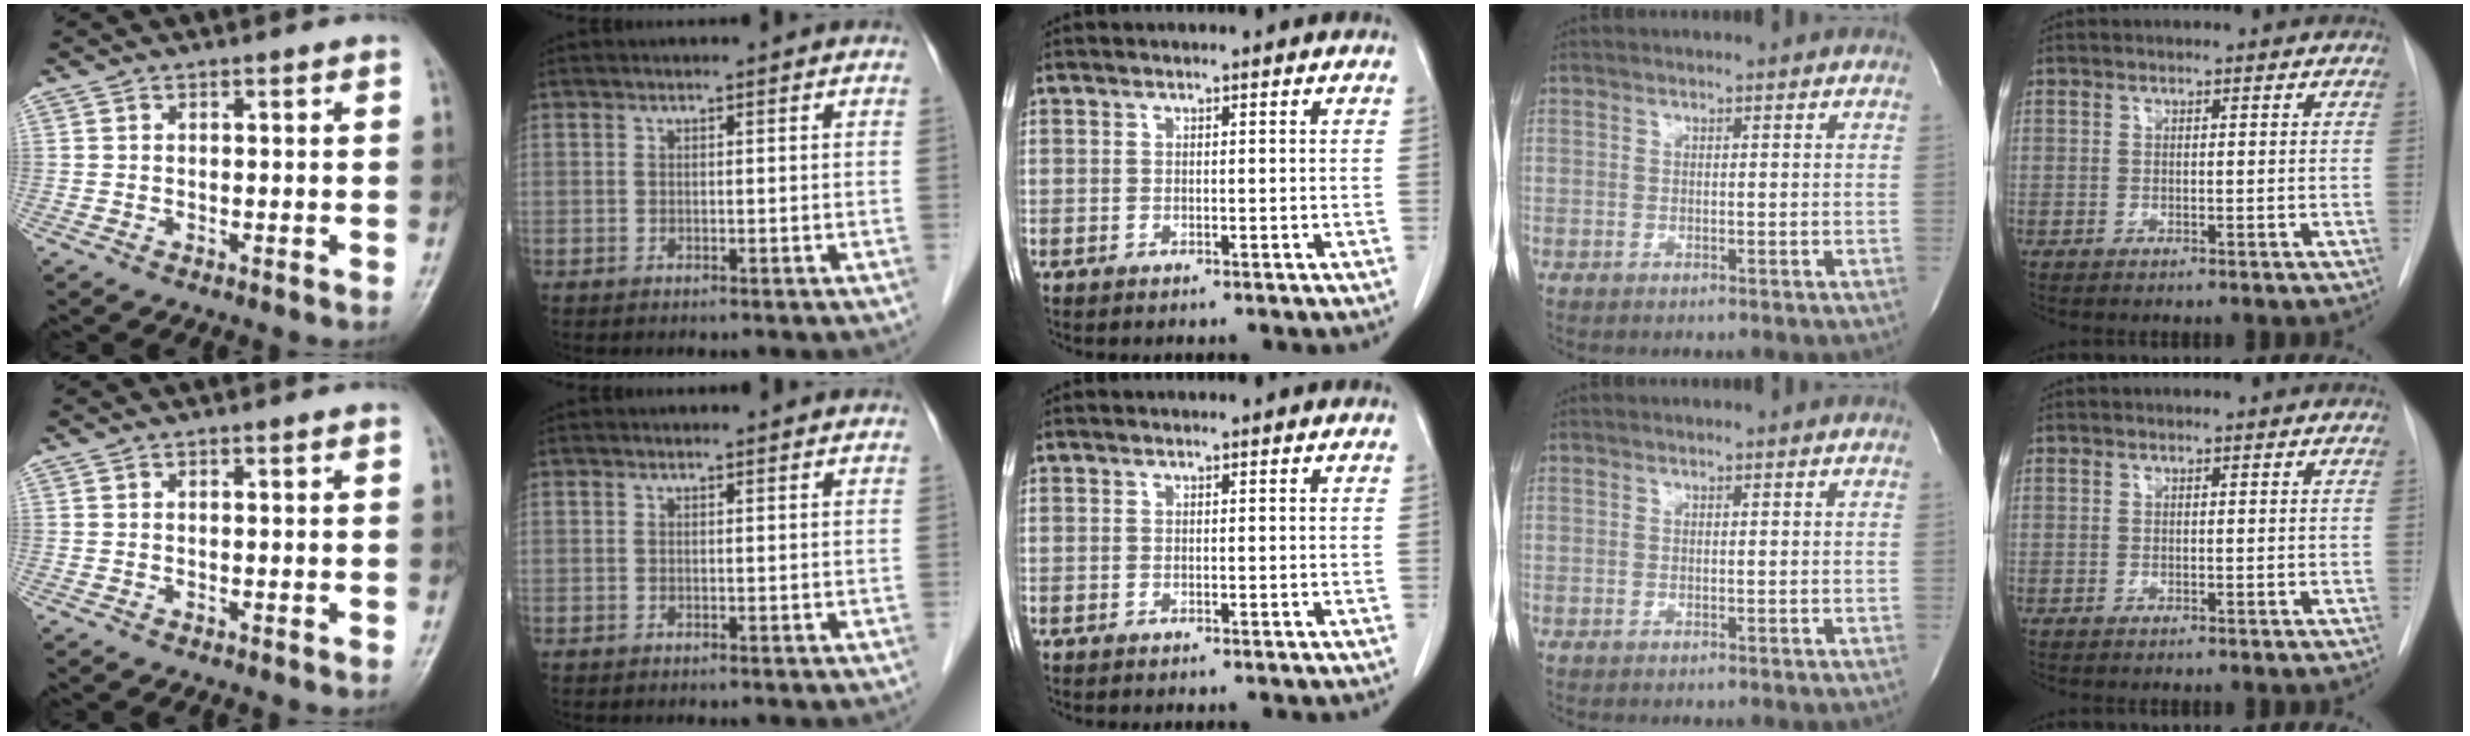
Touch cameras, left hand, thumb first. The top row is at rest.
{"index": {"total": 0.8, "force": [0.8, 0.2, 0.0], "torque": [-0.007, 0.005, 0.008]}}